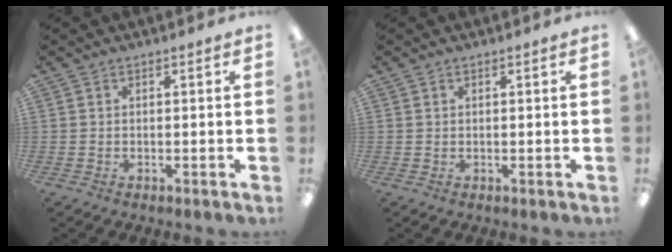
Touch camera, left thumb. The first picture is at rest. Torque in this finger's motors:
{"motor_torque": [-0.15, 0.00, 0.11, -0.03, 0.00]}